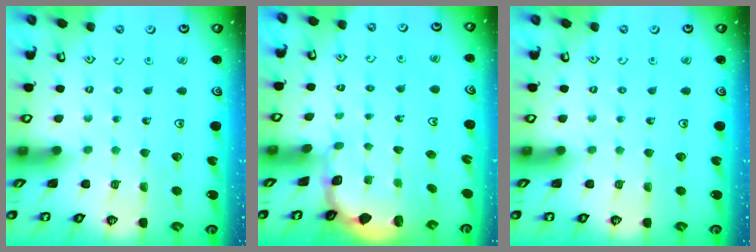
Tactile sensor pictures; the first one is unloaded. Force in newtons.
{"total": 1.7, "press": 1.5, "slide": 0.6}
{"total": 0.0}